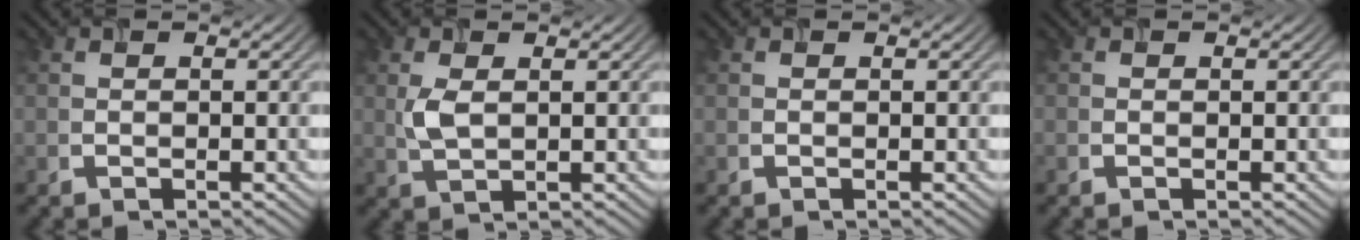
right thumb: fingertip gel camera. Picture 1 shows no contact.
{"total": 3.1, "force": [0.6, 1.5, 2.6], "torque": [-0.068, -0.002, 0.015]}
{"total": 0.0}
{"total": 0.0}